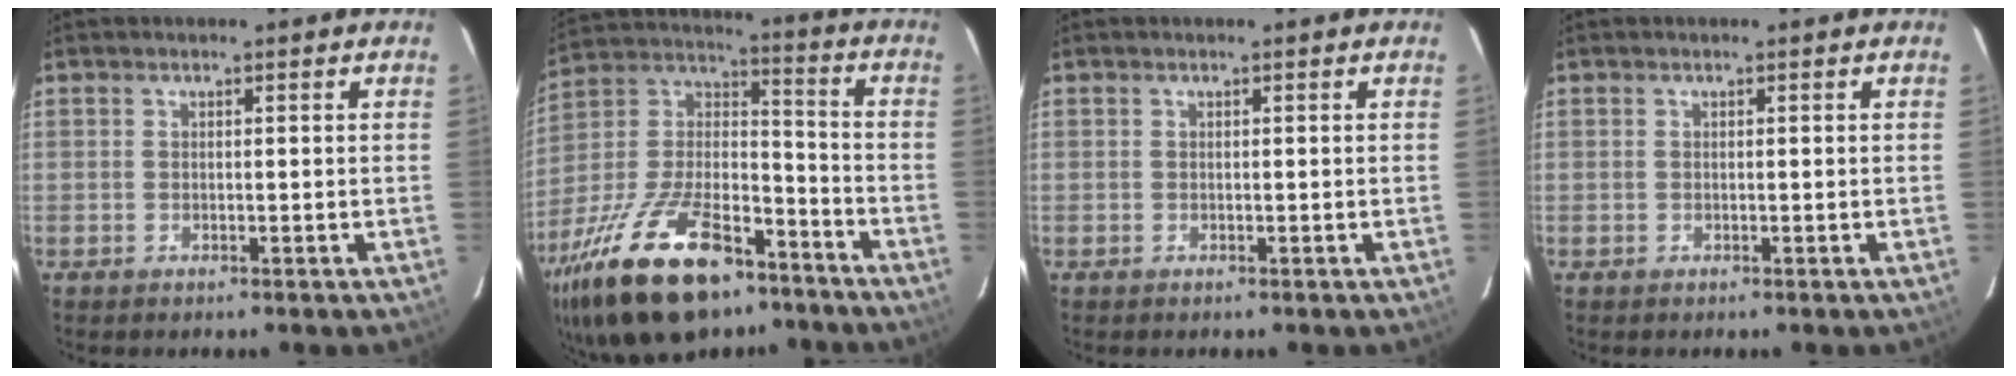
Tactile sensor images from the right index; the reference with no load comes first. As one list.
[{"total": 28.0, "force": [-17.7, 12.4, 17.8], "torque": [-0.354, -0.006, -0.287]}, {"total": 0.0}, {"total": 0.0}]